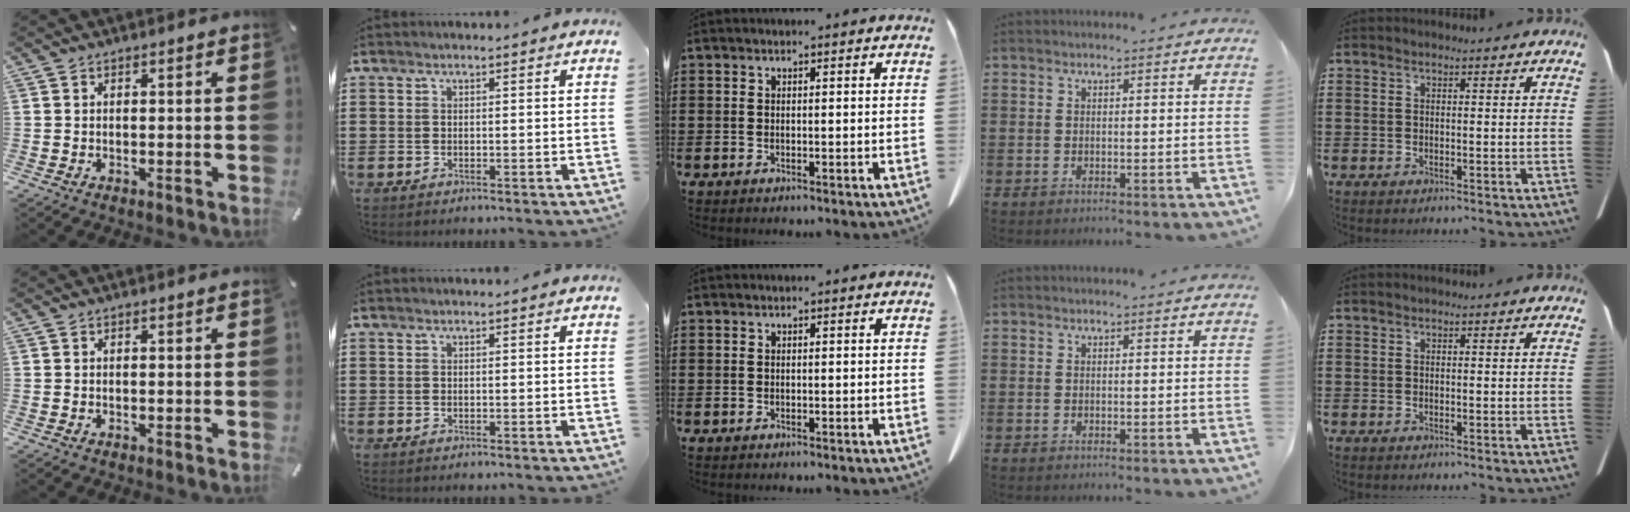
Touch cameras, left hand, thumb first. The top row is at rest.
{}